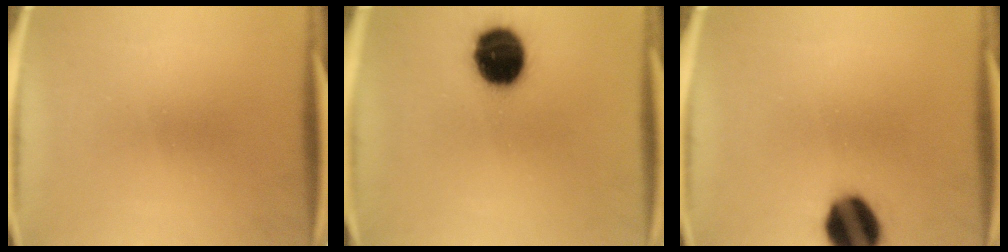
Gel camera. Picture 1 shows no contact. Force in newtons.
{"total": 15.4}
{"total": 13.3}